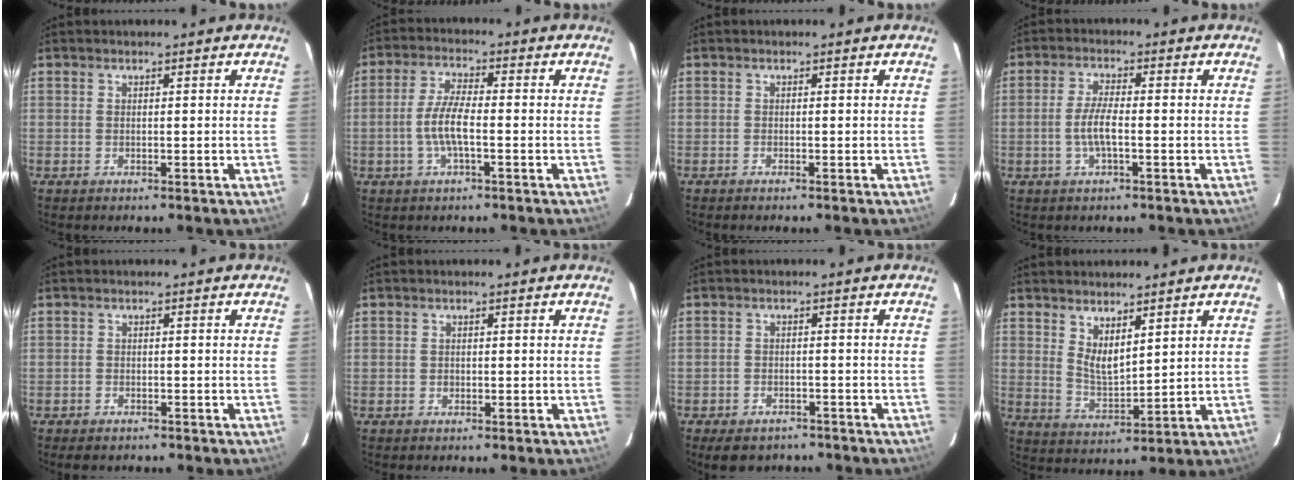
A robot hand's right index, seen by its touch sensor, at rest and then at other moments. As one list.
[{"total": 6.1, "force": [-1.6, 1.5, 5.7], "torque": [-0.118, 0.002, -0.031]}, {"total": 0.6, "force": [-0.5, 0.1, 0.2], "torque": [-0.005, -0.001, -0.012]}, {"total": 4.7, "force": [-1.2, 1.0, 4.4], "torque": [-0.089, -0.001, -0.023]}, {"total": 2.9, "force": [-2.4, 1.4, 0.9], "torque": [-0.027, -0.004, -0.038]}, {"total": 0.8, "force": [-0.2, 0.7, 0.2], "torque": [-0.001, 0.000, -0.004]}, {"total": 7.7, "force": [-5.9, 4.1, 2.6], "torque": [-0.065, 0.003, -0.080]}, {"total": 5.8, "force": [3.8, 2.1, 3.8], "torque": [-0.065, -0.010, 0.074]}]